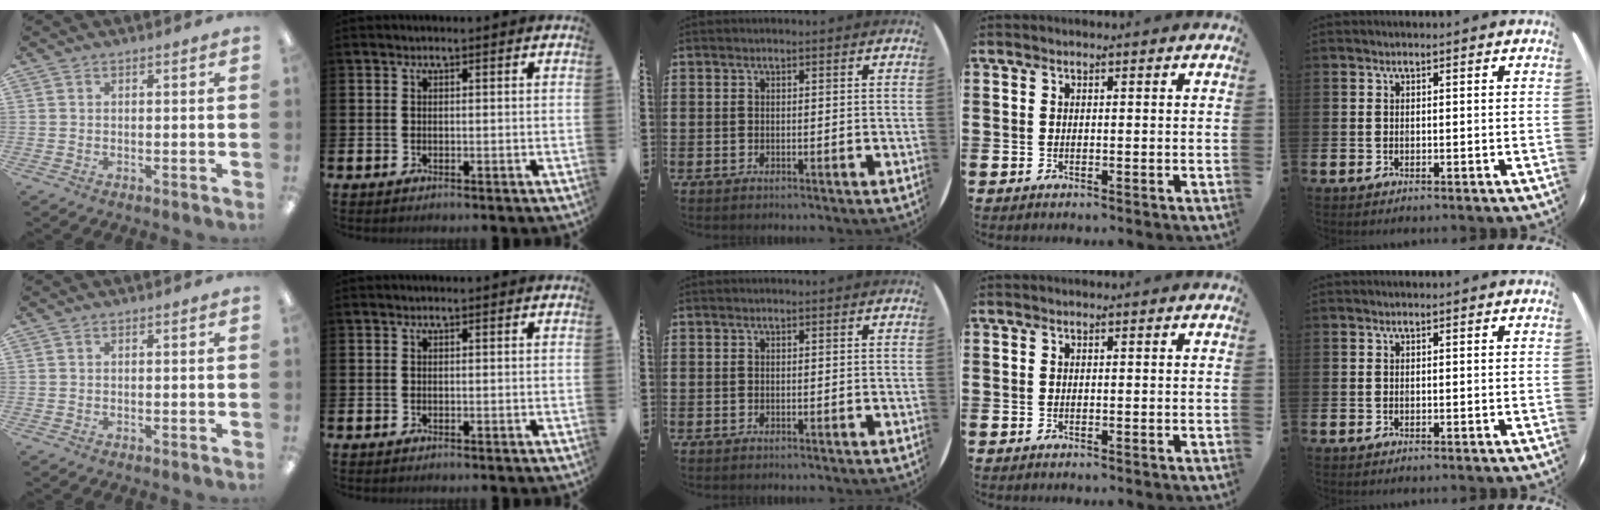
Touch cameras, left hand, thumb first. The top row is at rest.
{}